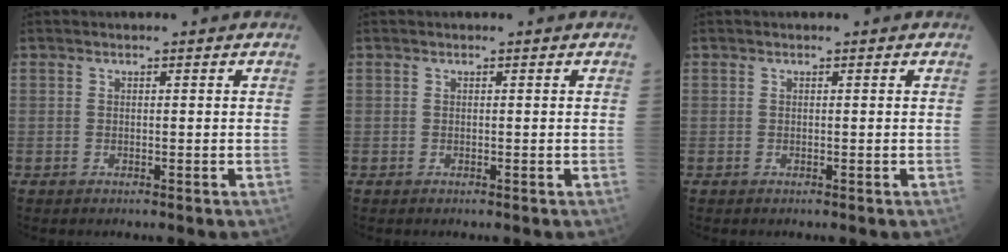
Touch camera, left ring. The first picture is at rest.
{"total": 0.0}
{"total": 0.0}